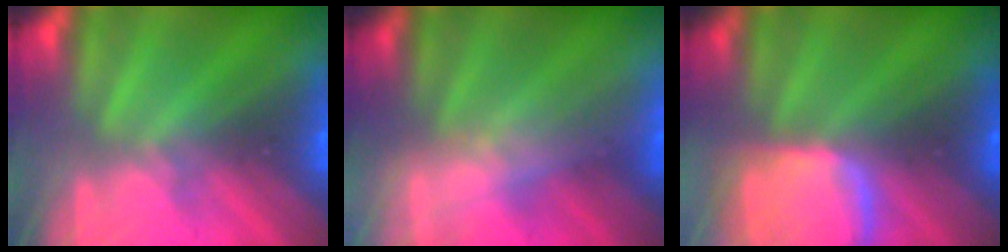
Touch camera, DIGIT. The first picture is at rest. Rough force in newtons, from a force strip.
{"total": 2.5}
{"total": 8.2}